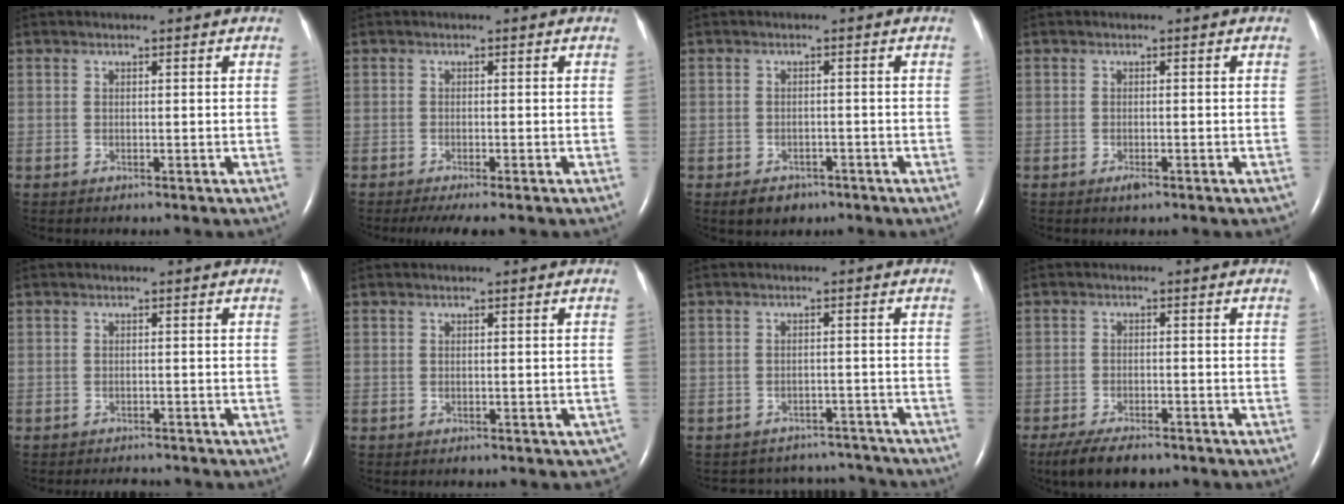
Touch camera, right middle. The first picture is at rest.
{"total": 4.5, "force": [-3.5, 0.5, 2.9], "torque": [-0.044, -0.012, -0.050]}
{"total": 3.5, "force": [-2.3, 2.4, 1.2], "torque": [-0.021, 0.002, -0.025]}
{"total": 1.4, "force": [-0.9, 0.4, 1.0], "torque": [-0.018, -0.002, -0.011]}
{"total": 3.5, "force": [-3.2, 1.0, 1.0], "torque": [-0.014, -0.004, -0.037]}
{"total": 1.4, "force": [-0.8, 0.9, 0.6], "torque": [0.004, 0.002, -0.007]}
{"total": 8.6, "force": [-8.2, 2.8, -0.4], "torque": [0.003, 0.027, -0.092]}
{"total": 7.4, "force": [-5.7, 2.4, 4.0], "torque": [-0.071, -0.011, -0.088]}